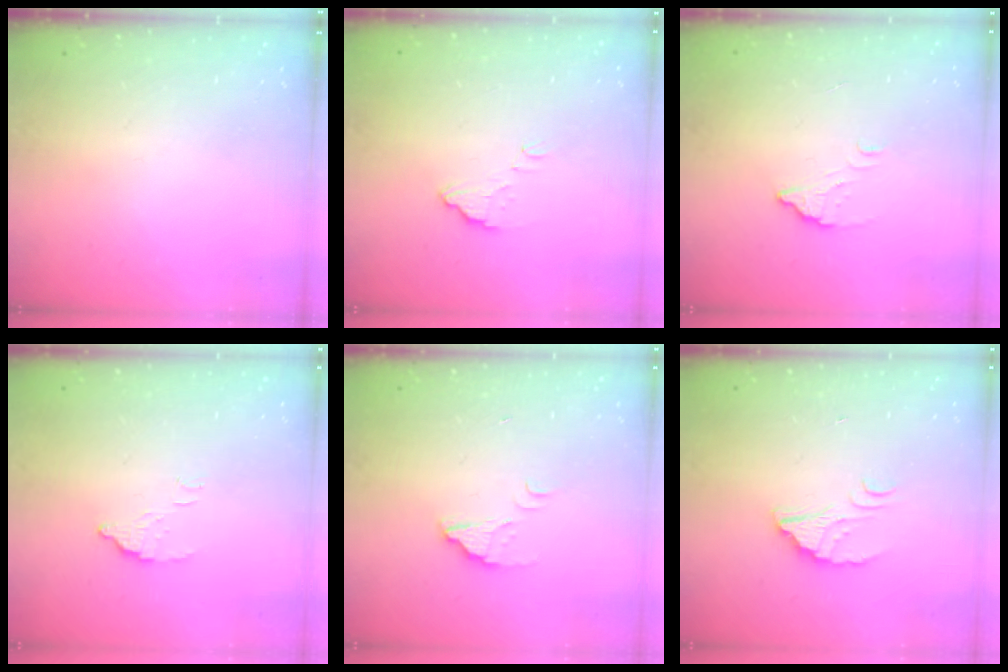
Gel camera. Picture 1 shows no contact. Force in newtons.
{"total": 3.8, "press": 3.7, "slide": 0.3}
{"total": 2.3, "press": 2.3, "slide": 0.1}
{"total": 4.5, "press": 4.4, "slide": 0.2}
{"total": 1.9, "press": 1.9, "slide": 0.1}
{"total": 2.5, "press": 2.5, "slide": 0.1}